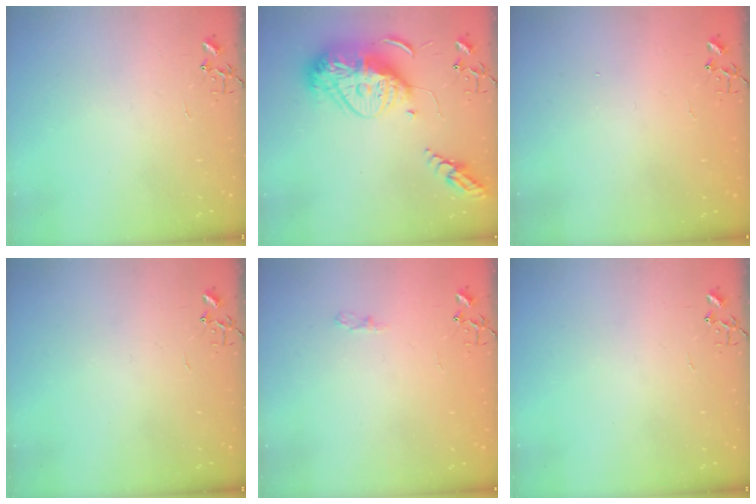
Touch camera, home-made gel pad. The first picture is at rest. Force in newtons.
{"total": 19.6, "press": 19.5, "slide": 1.9}
{"total": 1.1, "press": 1.1, "slide": 0.1}
{"total": 0.0}
{"total": 5.0, "press": 4.9, "slide": 0.6}
{"total": 0.0}